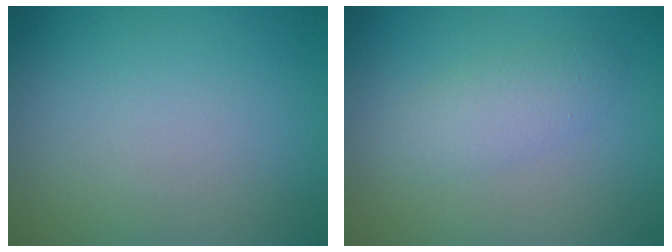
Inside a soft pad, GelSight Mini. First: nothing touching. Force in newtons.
{"total": 2.4, "press": 2.4, "slide": 0.2}